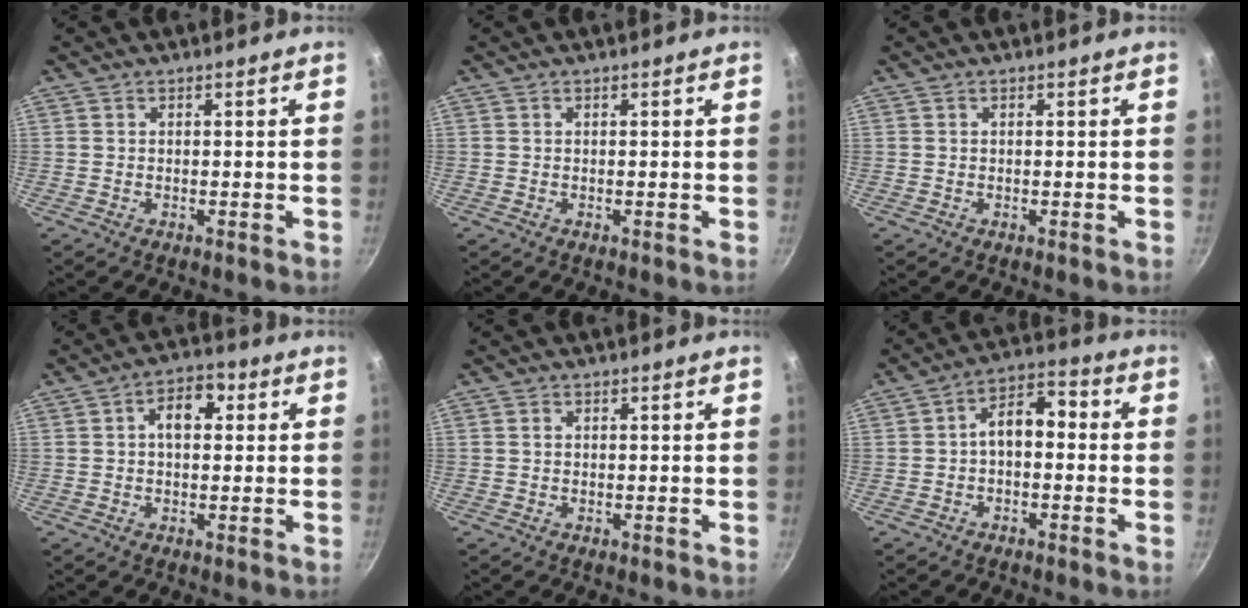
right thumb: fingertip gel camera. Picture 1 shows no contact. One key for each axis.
{"total": 0.0}
{"total": 0.0}
{"total": 6.5, "fx": 1.4, "fy": 4.2, "fz": 4.8, "tx": -0.043, "ty": 0.015, "tz": 0.012}
{"total": 0.8, "fx": 0.2, "fy": 0.6, "fz": 0.4, "tx": -0.006, "ty": 0.003, "tz": 0.003}
{"total": 7.5, "fx": -0.6, "fy": 4.6, "fz": 5.9, "tx": -0.072, "ty": 0.034, "tz": -0.022}